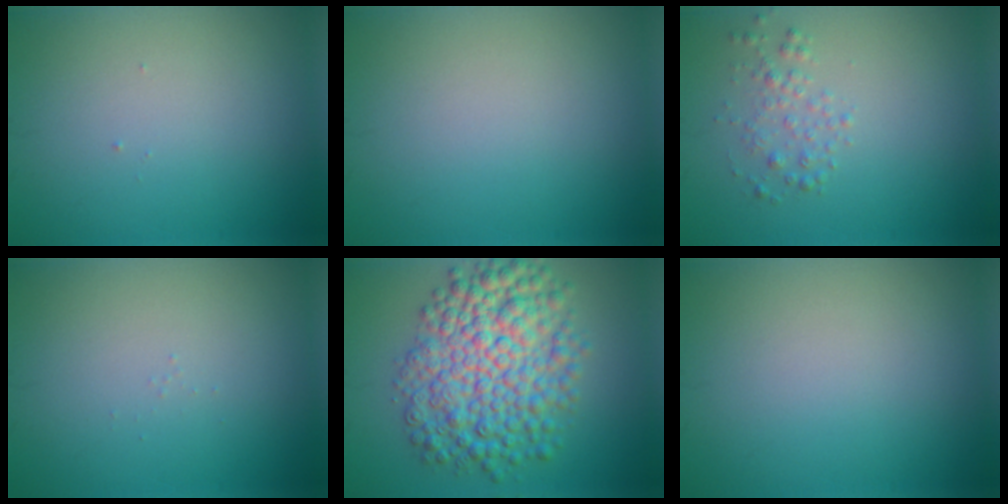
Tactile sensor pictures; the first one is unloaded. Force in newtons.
{"total": 0.0}
{"total": 1.6, "press": 1.6, "slide": 0.0}
{"total": 0.0}
{"total": 9.3, "press": 9.3, "slide": 0.1}
{"total": 0.0}